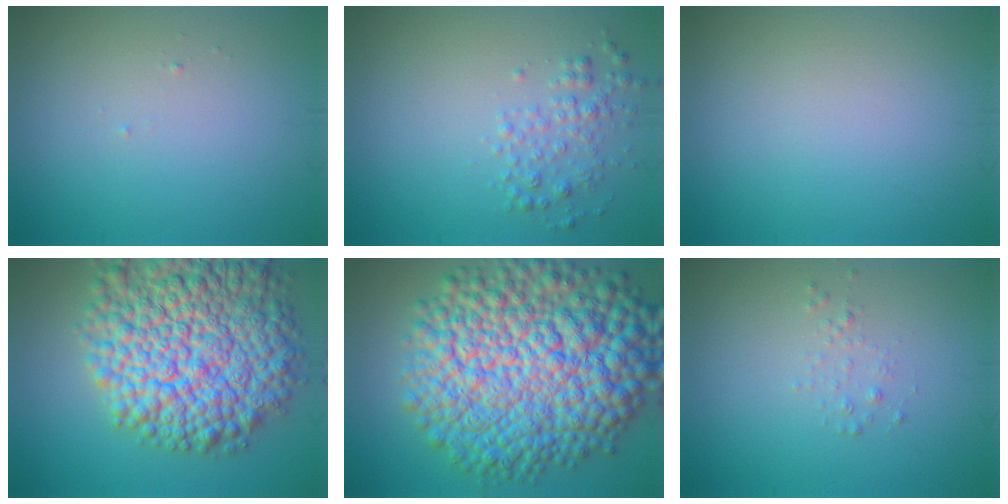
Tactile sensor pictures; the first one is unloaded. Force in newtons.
{"total": 2.2, "press": 2.2, "slide": 0.1}
{"total": 0.0}
{"total": 14.7, "press": 14.6, "slide": 0.7}
{"total": 16.7, "press": 16.7, "slide": 0.4}
{"total": 0.8, "press": 0.8, "slide": 0.1}